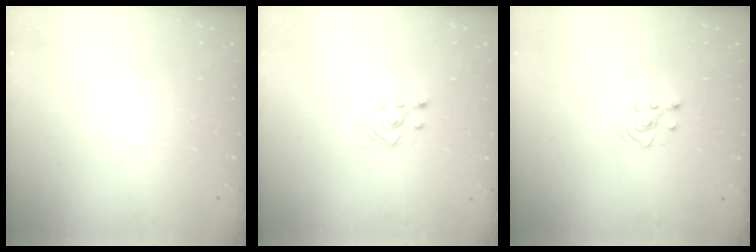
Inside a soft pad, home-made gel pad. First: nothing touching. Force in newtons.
{"total": 2.8, "press": 2.4, "slide": 1.4}
{"total": 2.5, "press": 2.4, "slide": 0.9}